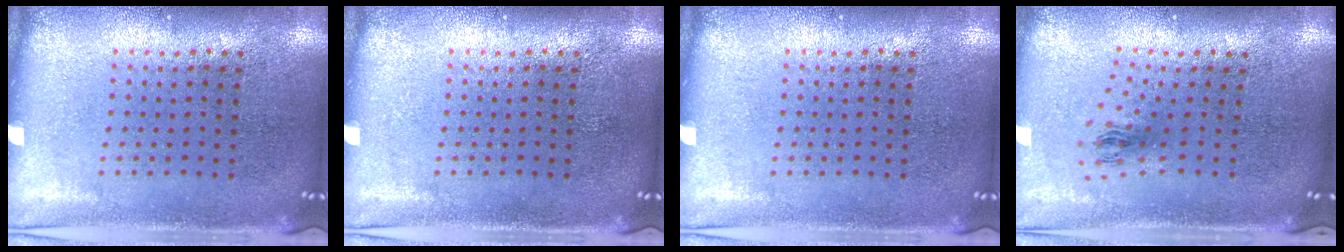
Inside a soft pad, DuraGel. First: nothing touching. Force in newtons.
{"total": 0.0}
{"total": 0.0}
{"total": 1.1, "press": 0.5, "slide": 1.0}